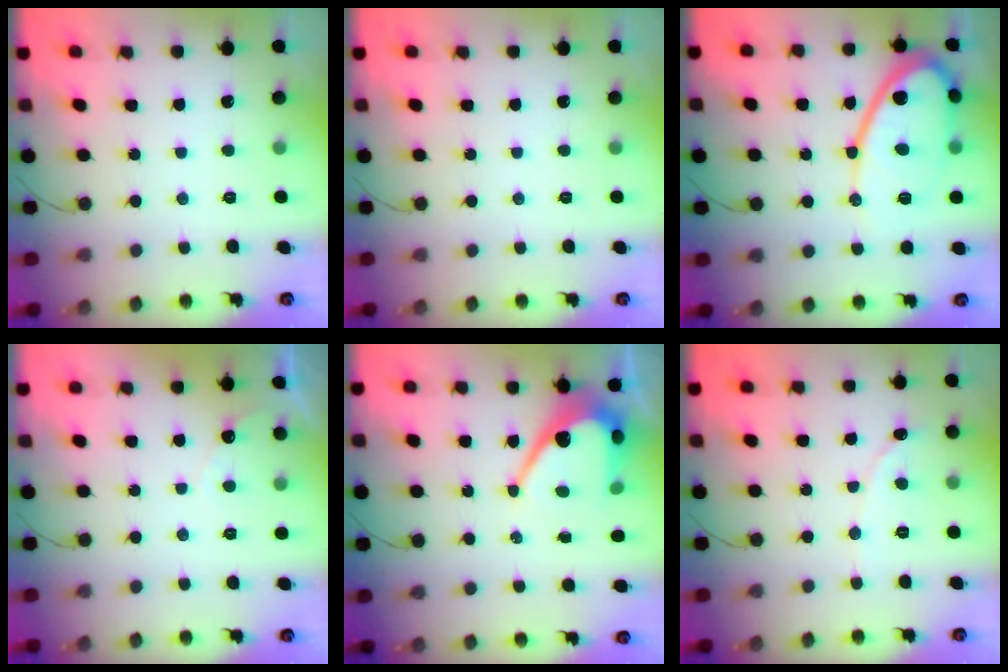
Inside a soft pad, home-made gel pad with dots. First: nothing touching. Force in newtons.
{"total": 0.0}
{"total": 14.6, "press": 14.5, "slide": 1.6}
{"total": 2.6, "press": 2.6, "slide": 0.1}
{"total": 10.2, "press": 10.1, "slide": 0.9}
{"total": 1.0, "press": 1.0, "slide": 0.1}